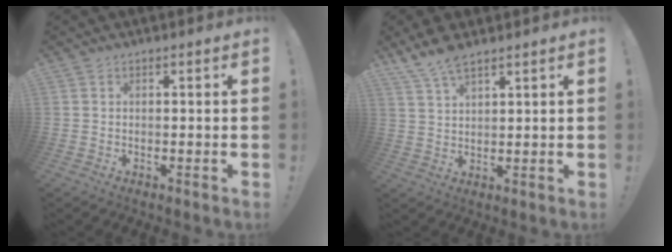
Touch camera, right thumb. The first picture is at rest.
{"total": 6.4, "force": [5.1, 2.0, 3.4], "torque": [-0.073, -0.021, 0.097]}